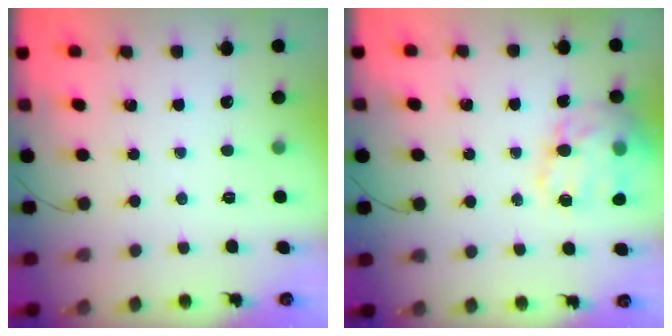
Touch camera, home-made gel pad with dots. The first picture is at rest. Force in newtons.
{"total": 20.6, "press": 20.3, "slide": 3.5}